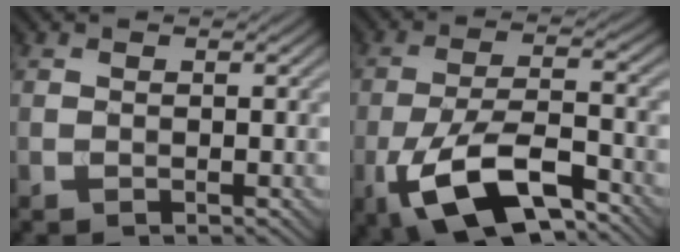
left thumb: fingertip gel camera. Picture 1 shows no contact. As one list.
[{"total": 13.0, "force": [-7.1, 4.8, 9.8], "torque": [-0.191, -0.008, -0.137]}]